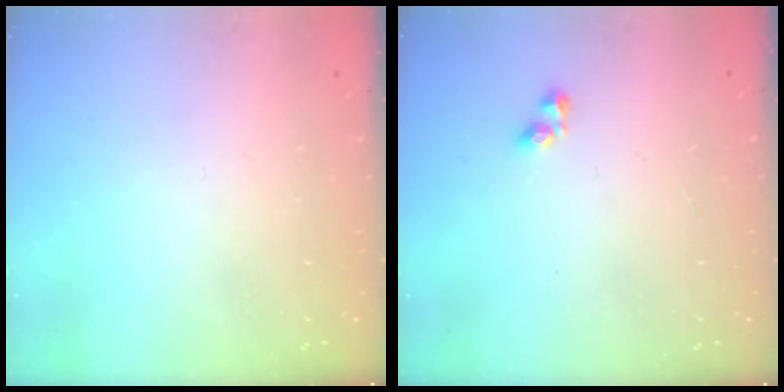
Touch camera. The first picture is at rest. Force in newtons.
{"total": 2.9, "press": 2.9, "slide": 0.4}